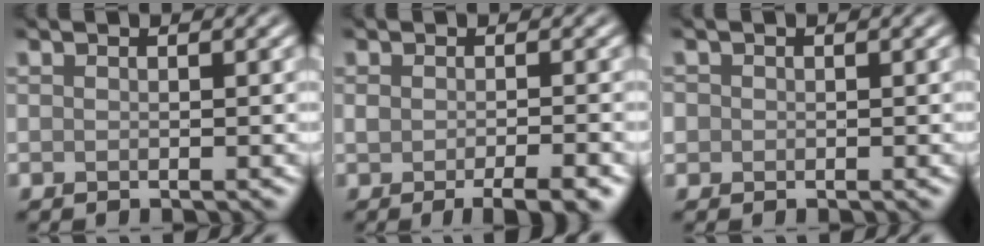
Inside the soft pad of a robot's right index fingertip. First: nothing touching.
{"total": 3.6, "force": [-1.8, 0.9, 3.0], "torque": [-0.048, -0.008, -0.025]}
{"total": 1.0, "force": [0.0, 1.0, 0.2], "torque": [0.004, -0.001, -0.004]}